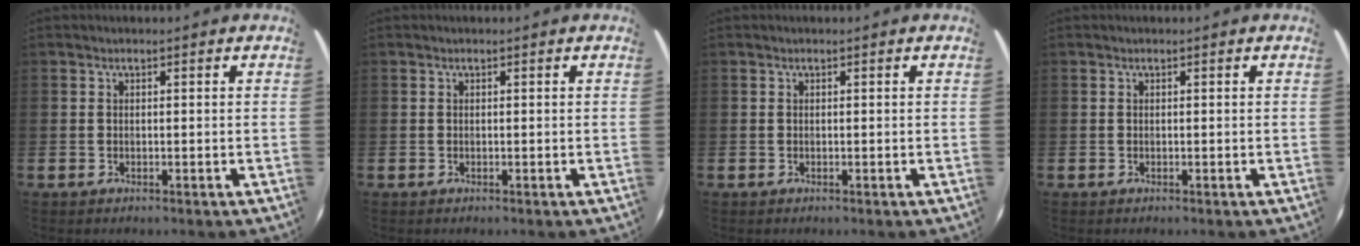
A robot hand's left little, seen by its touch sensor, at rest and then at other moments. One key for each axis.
{"total": 0.0}
{"total": 0.0}
{"total": 0.0}